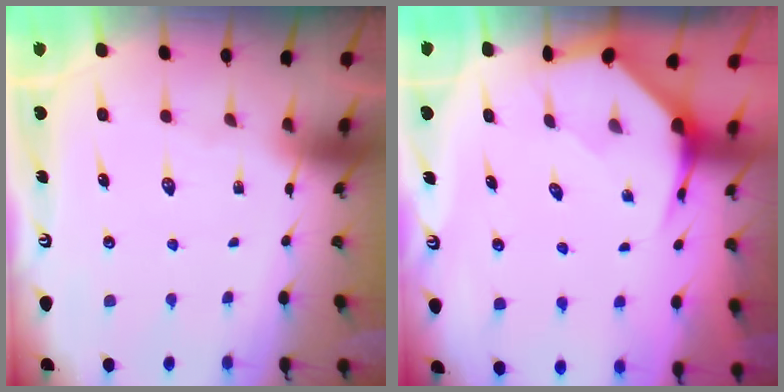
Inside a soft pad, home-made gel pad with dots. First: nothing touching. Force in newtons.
{"total": 3.9, "press": 3.8, "slide": 0.5}